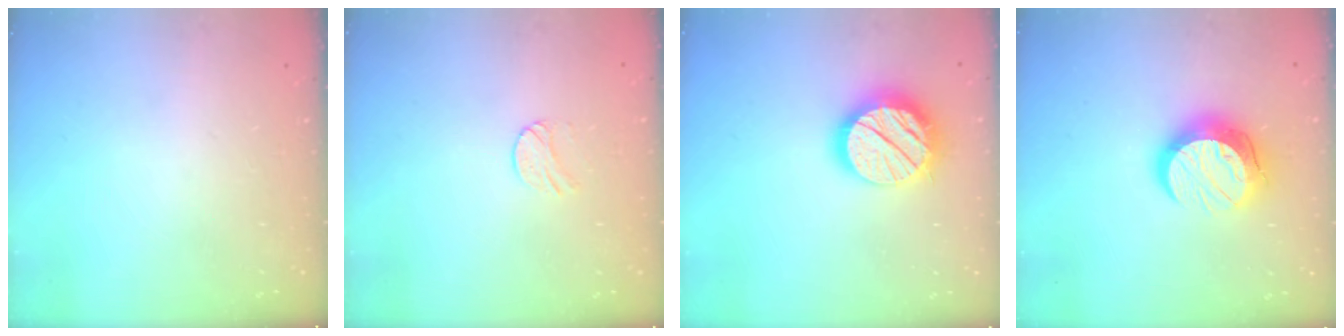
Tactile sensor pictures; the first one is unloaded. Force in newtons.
{"total": 6.2, "press": 6.2, "slide": 0.5}
{"total": 16.8, "press": 16.8, "slide": 1.6}
{"total": 14.3, "press": 14.3, "slide": 1.0}